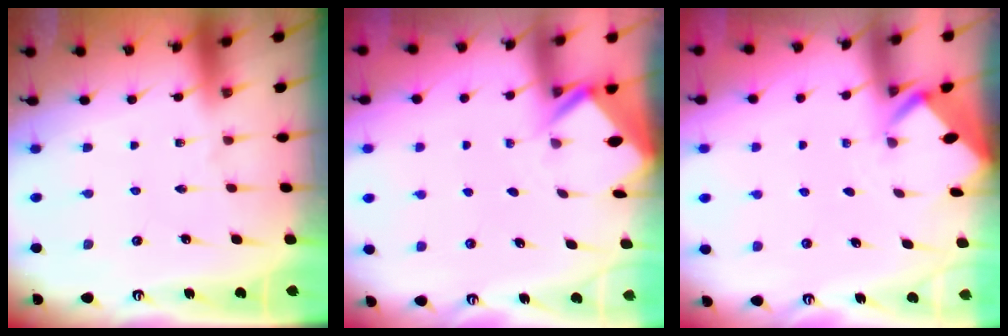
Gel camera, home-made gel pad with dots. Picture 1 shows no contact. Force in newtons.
{"total": 2.4, "press": 2.4, "slide": 0.1}
{"total": 1.9, "press": 1.9, "slide": 0.1}